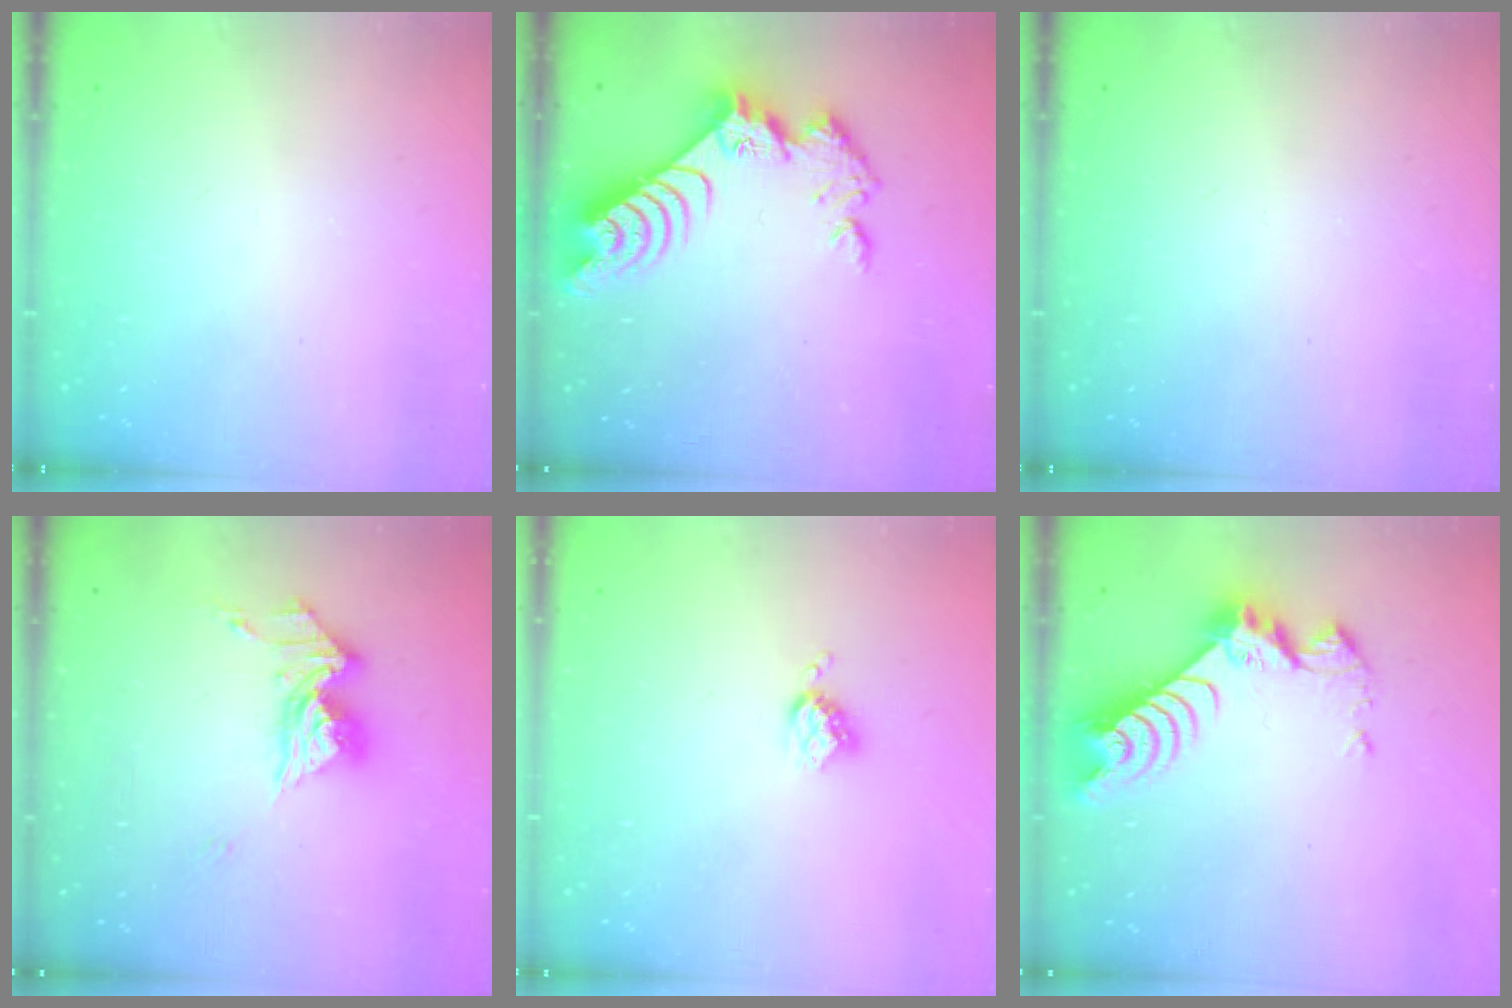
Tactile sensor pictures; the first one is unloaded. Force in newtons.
{"total": 9.6, "press": 9.5, "slide": 0.9}
{"total": 0.0}
{"total": 12.3, "press": 12.3, "slide": 1.4}
{"total": 3.6, "press": 3.6, "slide": 0.4}
{"total": 9.3, "press": 9.2, "slide": 0.8}